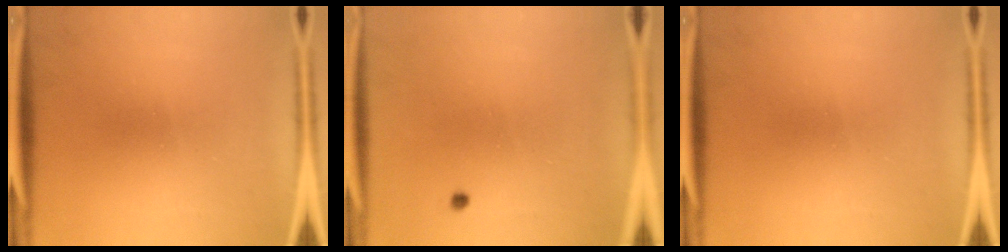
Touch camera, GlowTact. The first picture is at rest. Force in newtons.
{"total": 0.5}
{"total": 0.0}